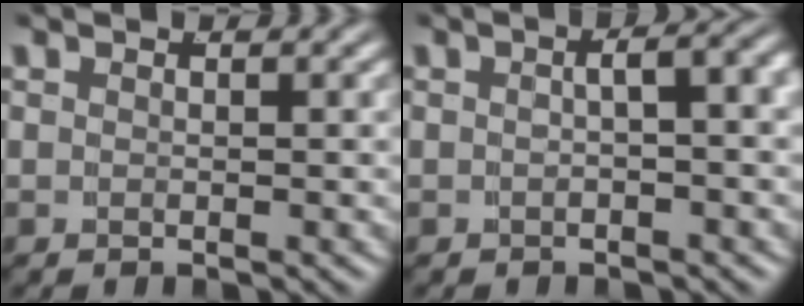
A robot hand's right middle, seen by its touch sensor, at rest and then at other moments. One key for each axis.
{"total": 3.2, "fx": 0.1, "fy": 0.8, "fz": 3.1, "tx": -0.025, "ty": 0.014, "tz": 0.000}